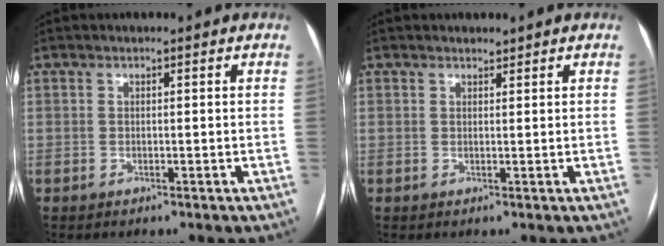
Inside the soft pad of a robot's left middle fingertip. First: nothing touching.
{"total": 0.7, "force": [0.7, 0.2, 0.1], "torque": [-0.010, -0.002, 0.012]}